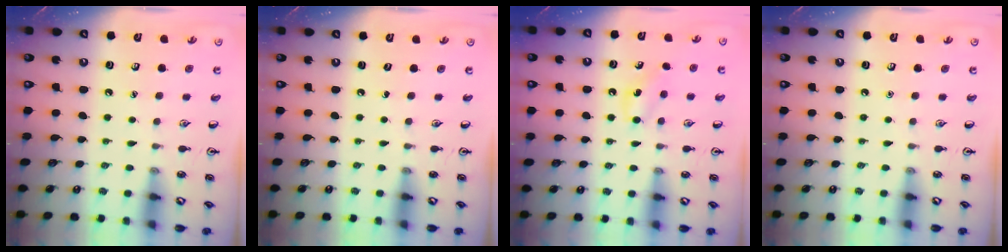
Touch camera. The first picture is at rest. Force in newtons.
{"total": 0.0}
{"total": 6.7, "press": 6.5, "slide": 1.7}
{"total": 0.0}